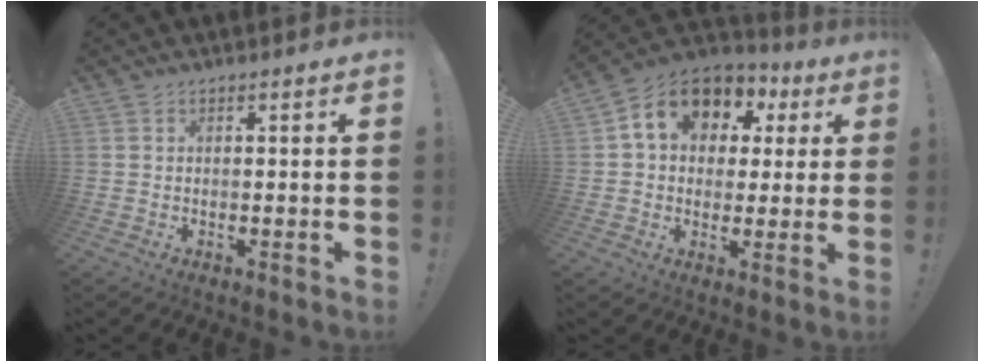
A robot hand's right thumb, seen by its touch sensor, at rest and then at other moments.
{"total": 14.0, "force": [5.0, 10.4, 7.9], "torque": [-0.127, -0.011, 0.094]}